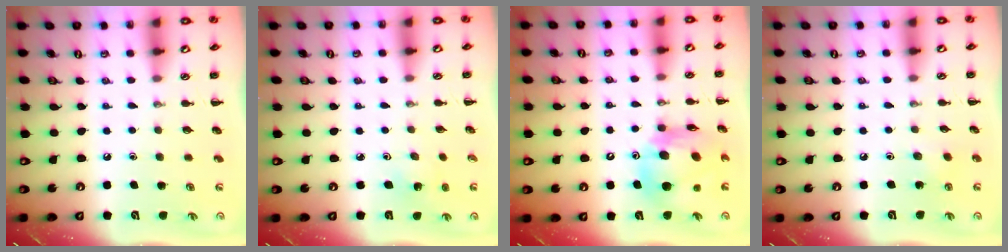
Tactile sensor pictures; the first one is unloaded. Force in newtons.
{"total": 2.7, "press": 2.6, "slide": 0.9}
{"total": 13.2, "press": 12.7, "slide": 3.8}
{"total": 2.9, "press": 2.8, "slide": 0.9}